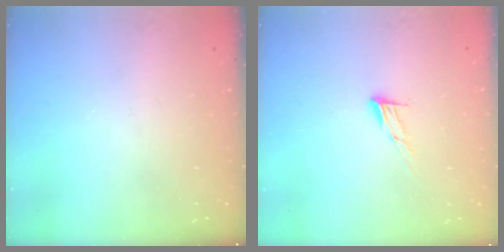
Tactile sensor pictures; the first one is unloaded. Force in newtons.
{"total": 7.2, "press": 7.1, "slide": 1.2}